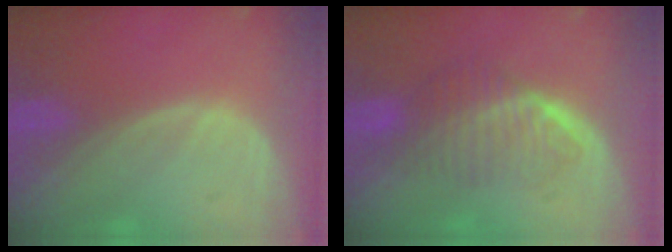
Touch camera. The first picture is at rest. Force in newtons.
{"total": 6.6, "press": 6.0, "slide": 2.8}